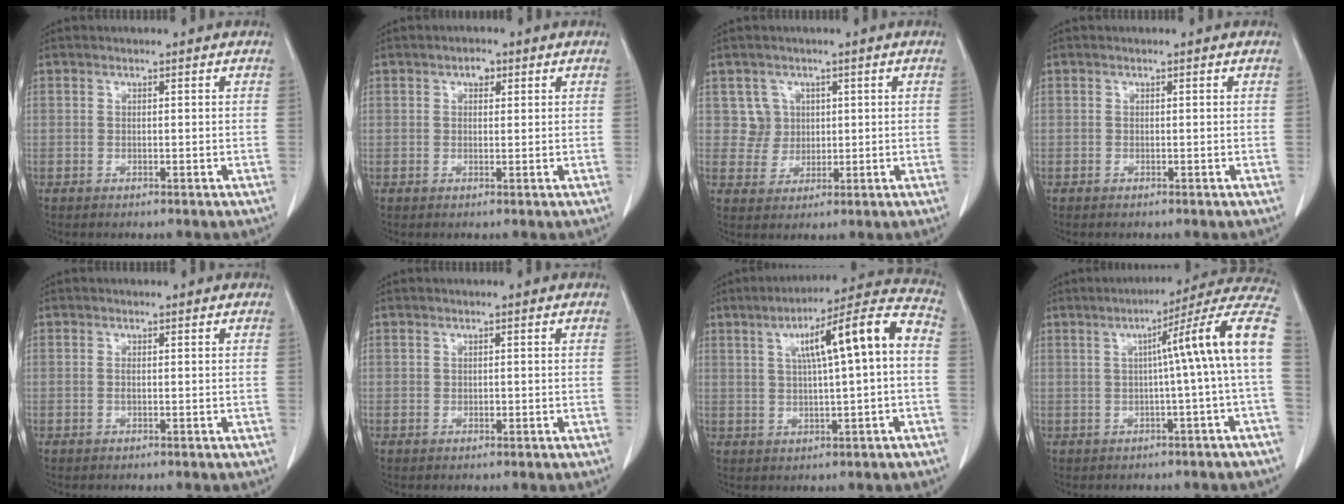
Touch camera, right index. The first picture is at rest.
{"total": 2.1, "force": [0.9, 1.3, 1.3], "torque": [-0.024, 0.008, 0.014]}
{"total": 4.2, "force": [1.3, 4.0, 0.0], "torque": [0.009, 0.011, 0.027]}
{"total": 0.0}
{"total": 0.8, "force": [-0.1, 0.3, 0.7], "torque": [-0.019, -0.001, 0.000]}
{"total": 0.8, "force": [-0.1, 0.6, 0.5], "torque": [-0.010, 0.001, 0.000]}
{"total": 13.7, "force": [2.0, 1.4, 13.5], "torque": [-0.199, 0.037, 0.031]}
{"total": 13.9, "force": [1.2, -1.2, 13.8], "torque": [-0.173, 0.035, 0.007]}